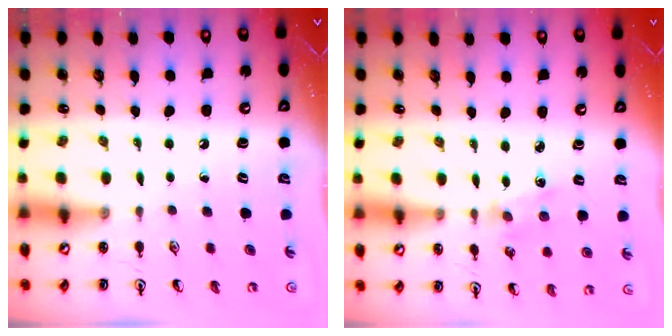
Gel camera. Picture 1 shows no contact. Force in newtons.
{"total": 1.7, "press": 1.7, "slide": 0.3}